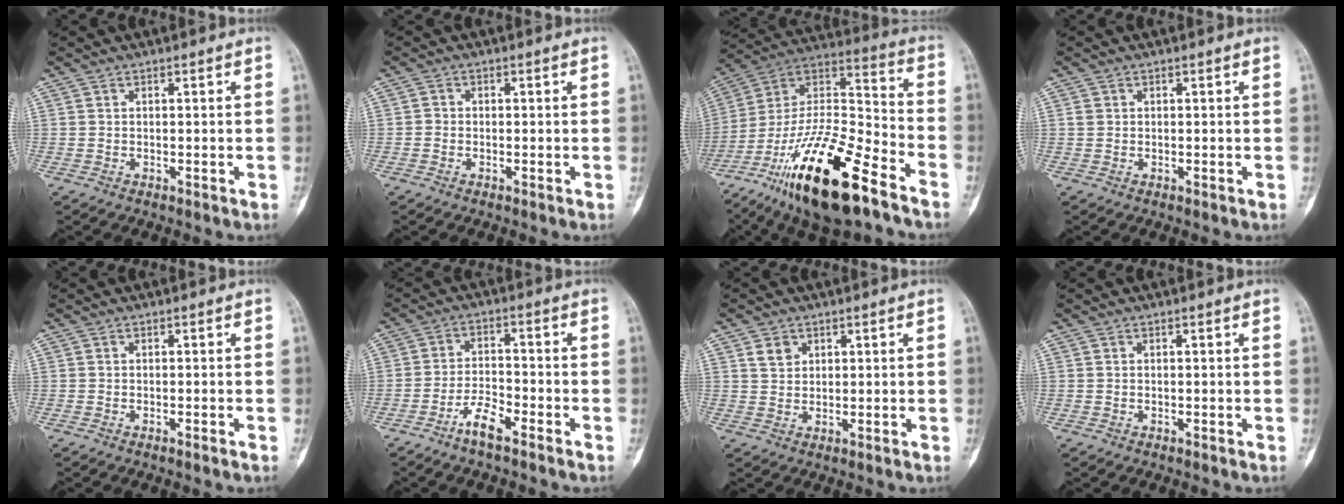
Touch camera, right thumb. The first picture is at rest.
{"total": 1.0, "force": [-0.4, 0.9, 0.3], "torque": [0.003, 0.004, -0.013]}
{"total": 26.3, "force": [-16.3, 7.8, 19.1], "torque": [-0.360, 0.060, -0.287]}
{"total": 0.9, "force": [0.2, 0.8, 0.3], "torque": [-0.002, 0.002, 0.004]}
{"total": 0.7, "force": [-0.5, 0.0, 0.5], "torque": [-0.009, -0.001, -0.009]}
{"total": 5.6, "force": [-4.0, 1.4, 3.7], "torque": [-0.072, 0.025, -0.078]}
{"total": 3.0, "force": [1.6, 2.3, 1.1], "torque": [-0.009, -0.009, 0.033]}
{"total": 0.0}